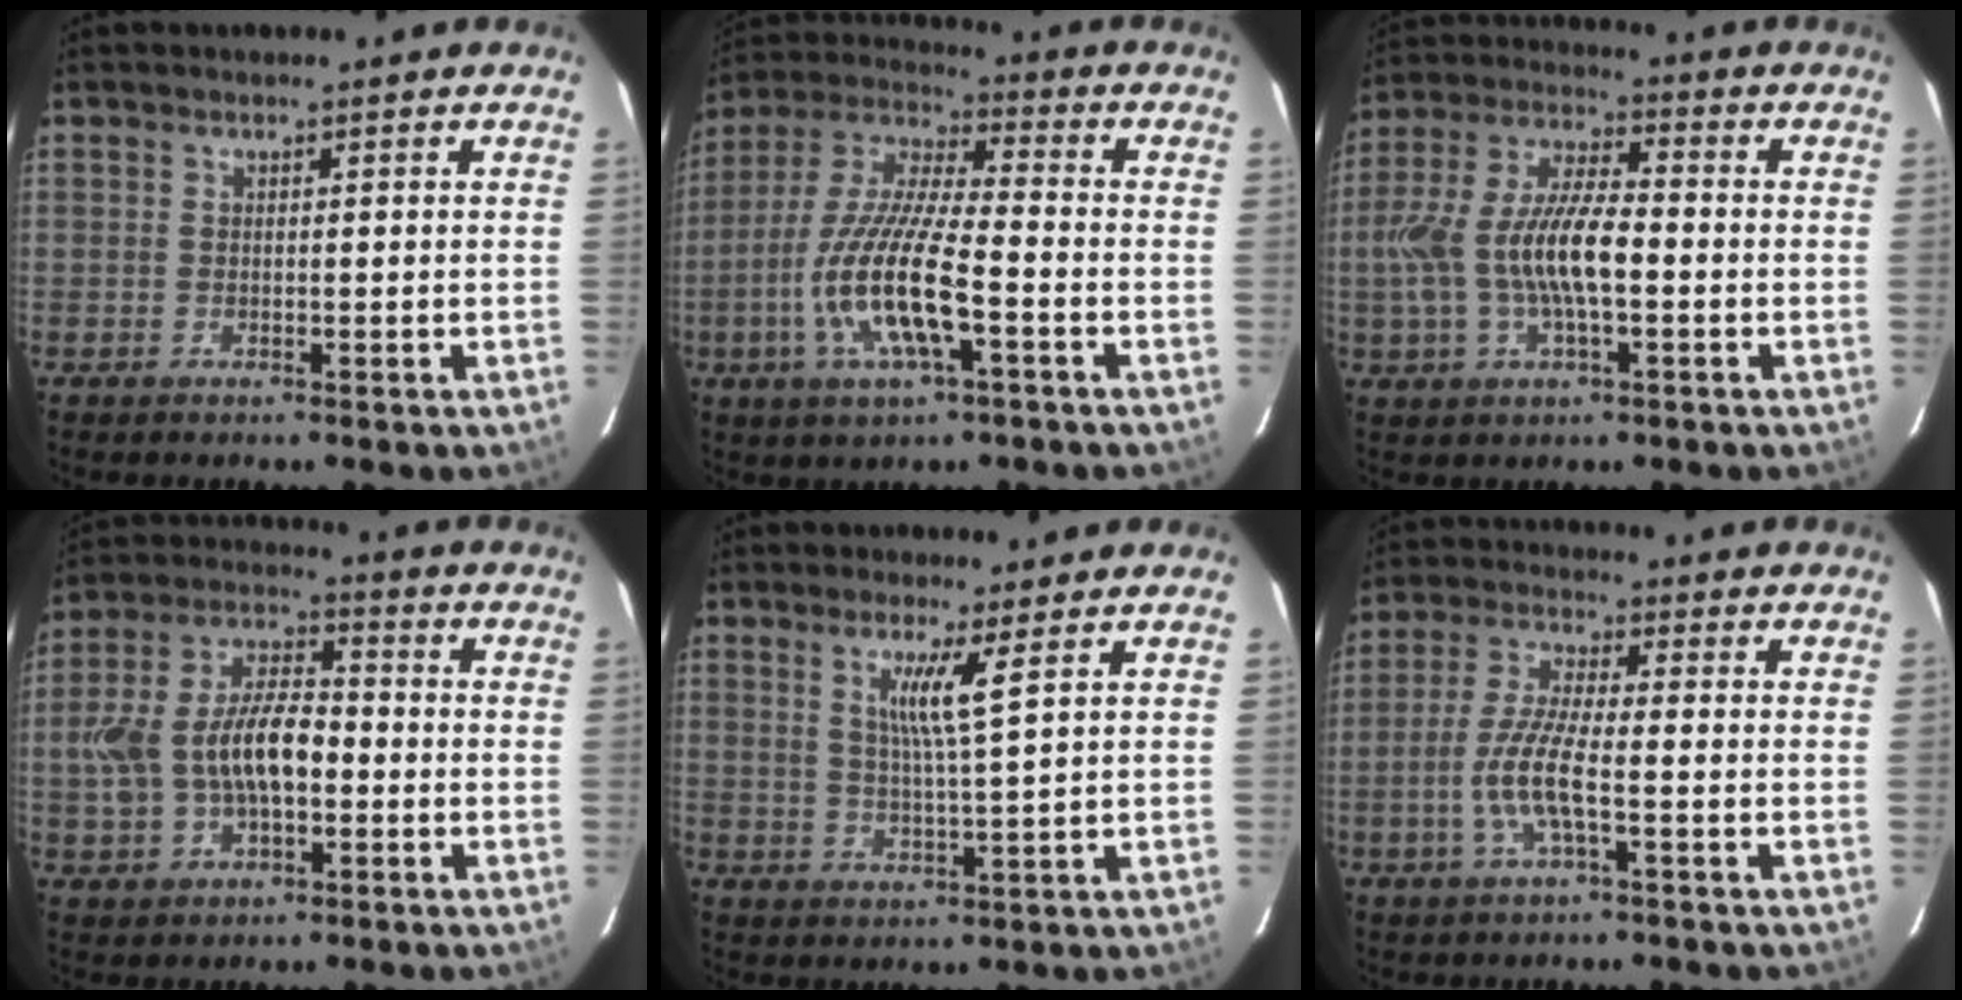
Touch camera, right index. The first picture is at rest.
{"total": 15.8, "force": [-5.3, 3.7, 14.4], "torque": [-0.299, -0.010, -0.106]}
{"total": 13.7, "force": [-2.3, 4.8, 12.6], "torque": [-0.260, 0.005, -0.042]}
{"total": 13.4, "force": [-2.1, 7.1, 11.2], "torque": [-0.234, 0.015, -0.034]}
{"total": 5.0, "force": [2.4, -1.0, 4.3], "torque": [-0.079, -0.010, 0.042]}
{"total": 8.1, "force": [-2.6, 1.2, 7.5], "torque": [-0.160, -0.001, -0.052]}